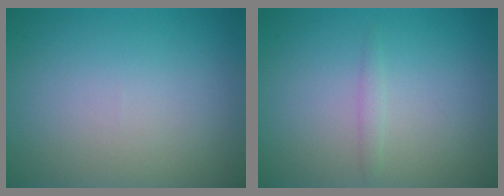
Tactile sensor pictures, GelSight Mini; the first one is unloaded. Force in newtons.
{"total": 0.8, "press": 0.8, "slide": 0.0}